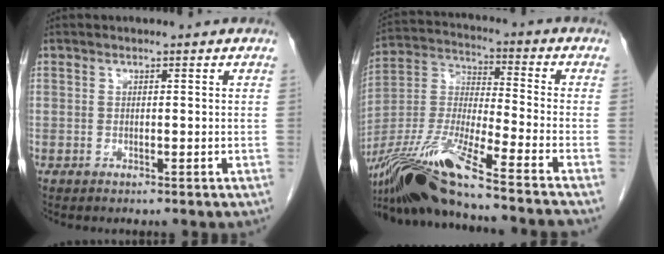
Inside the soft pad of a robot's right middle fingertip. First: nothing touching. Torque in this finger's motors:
{"motor_torque": [1.11, -1.03, 0.66, 0.17]}